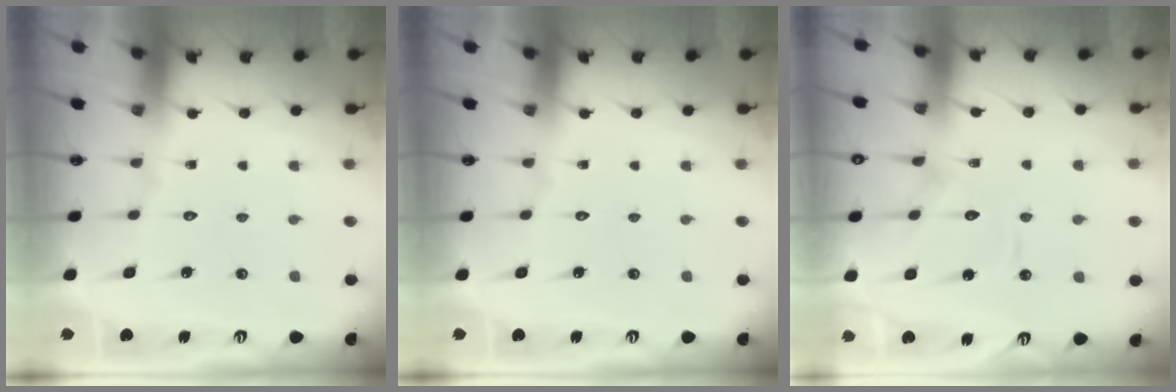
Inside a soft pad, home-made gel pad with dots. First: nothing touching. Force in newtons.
{"total": 0.0}
{"total": 11.2, "press": 11.1, "slide": 1.1}